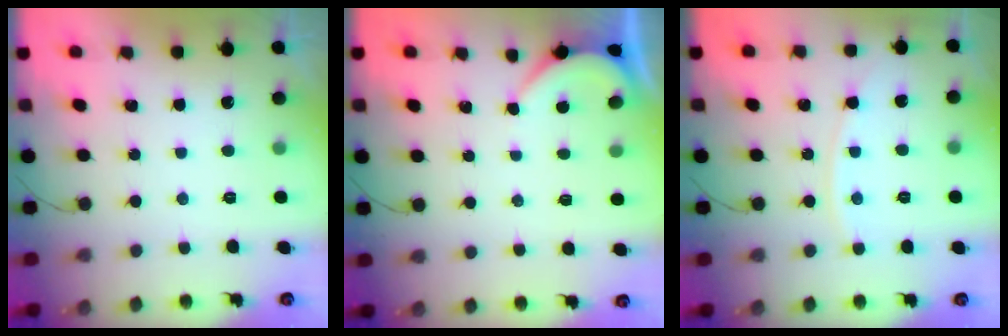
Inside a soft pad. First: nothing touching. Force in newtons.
{"total": 2.2, "press": 2.2, "slide": 0.4}
{"total": 5.4, "press": 5.4, "slide": 0.4}